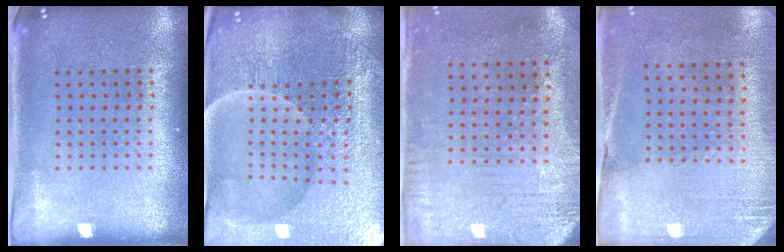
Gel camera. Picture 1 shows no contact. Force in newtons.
{"total": 5.4, "press": 5.2, "slide": 1.6}
{"total": 3.1, "press": 2.5, "slide": 1.8}
{"total": 2.6, "press": 2.3, "slide": 1.3}